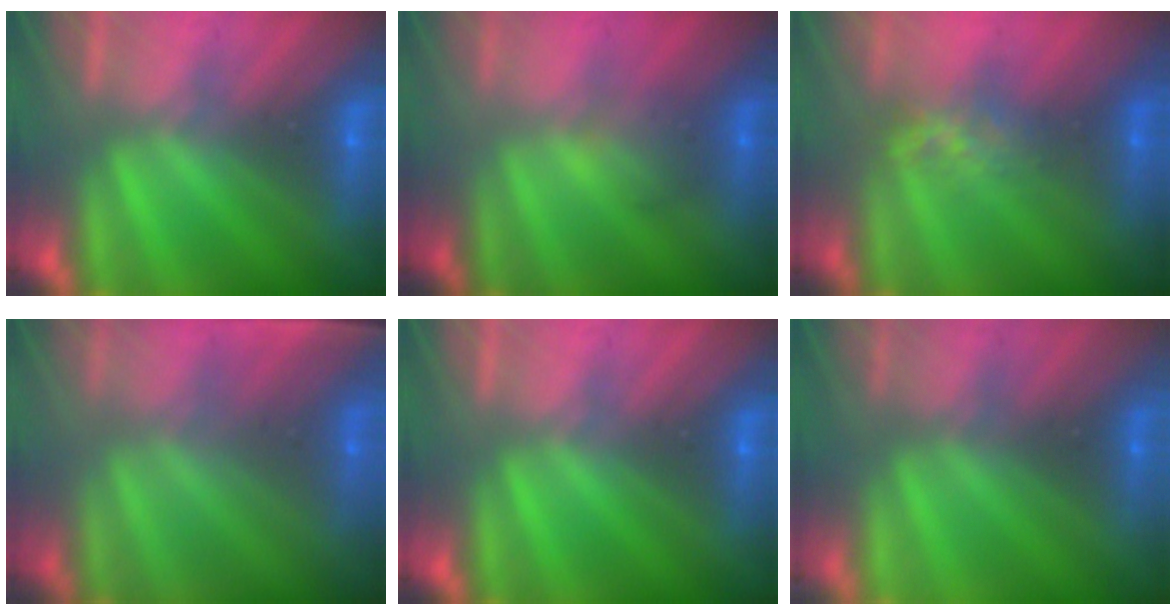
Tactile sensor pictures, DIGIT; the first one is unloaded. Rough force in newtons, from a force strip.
{"total": 1.8}
{"total": 4.8}
{"total": 1.1}
{"total": 0.0}
{"total": 2.9}